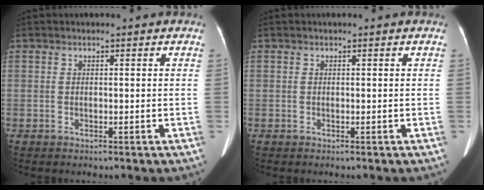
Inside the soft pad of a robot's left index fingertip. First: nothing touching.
{"total": 0.0}